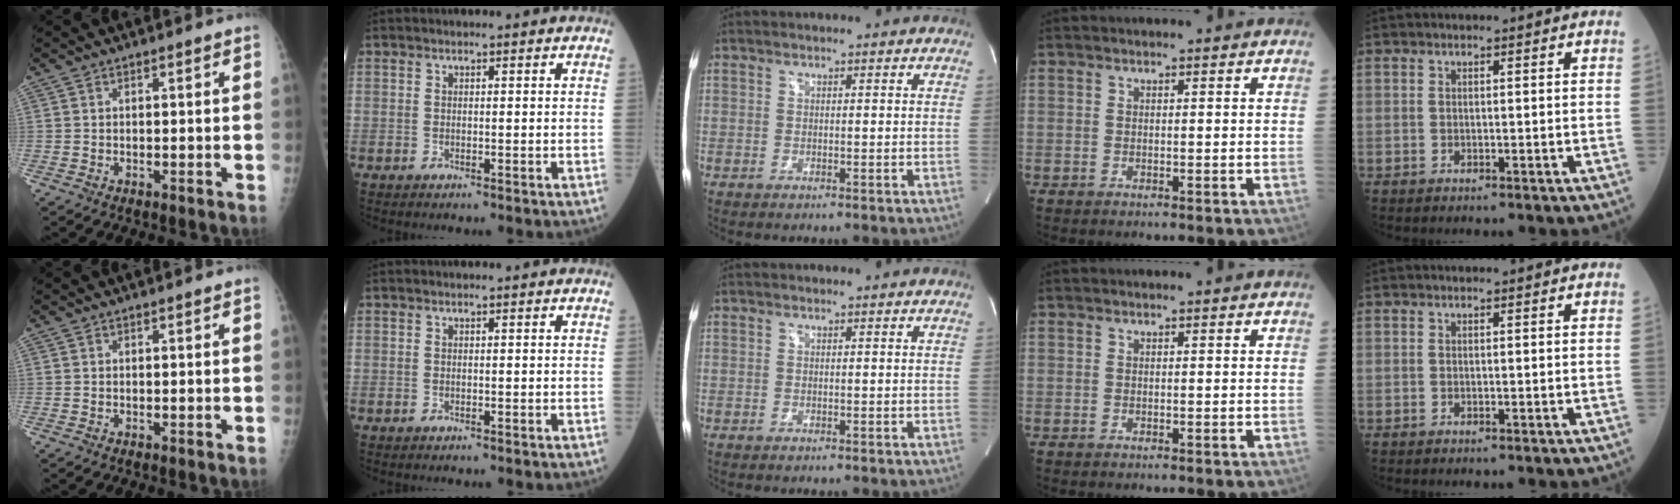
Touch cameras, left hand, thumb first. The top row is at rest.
{}